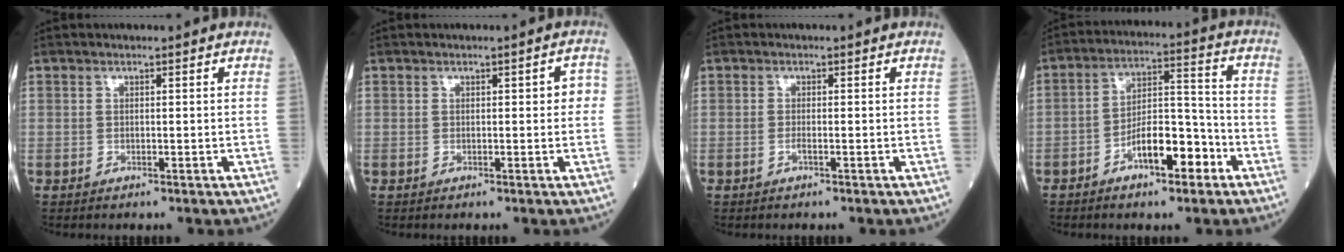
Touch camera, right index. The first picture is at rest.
{"total": 2.1, "force": [0.2, 0.9, 1.9], "torque": [-0.015, 0.011, 0.001]}
{"total": 0.7, "force": [-0.4, -0.1, 0.6], "torque": [-0.013, -0.001, -0.008]}
{"total": 9.2, "force": [-4.8, 3.1, 7.2], "torque": [-0.124, 0.022, -0.083]}